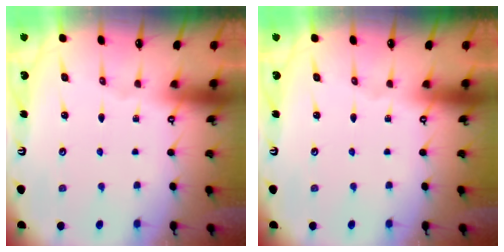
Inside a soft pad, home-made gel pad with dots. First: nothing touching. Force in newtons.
{"total": 0.0}